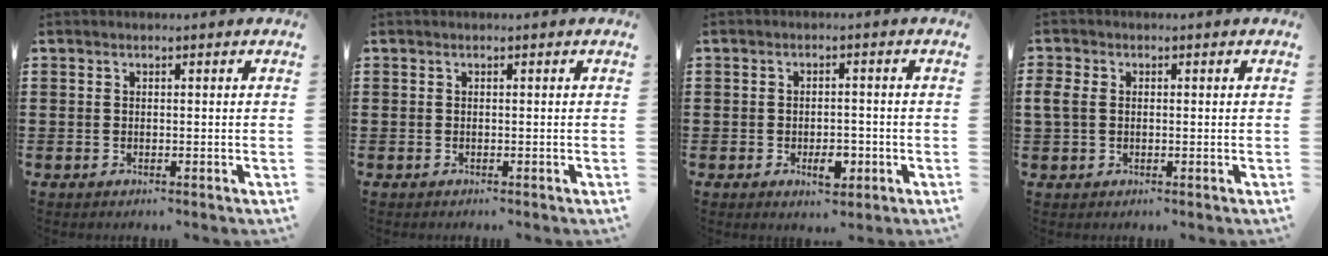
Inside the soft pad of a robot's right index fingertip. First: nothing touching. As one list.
[{"total": 0.0}, {"total": 4.1, "force": [-1.6, 2.1, 3.1], "torque": [-0.051, 0.005, -0.027]}, {"total": 2.3, "force": [0.2, 1.8, 1.5], "torque": [-0.048, 0.002, -0.003]}]